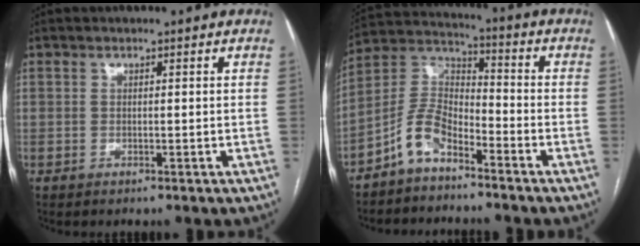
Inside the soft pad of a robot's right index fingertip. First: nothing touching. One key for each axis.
{"total": 7.8, "fx": -5.3, "fy": 3.3, "fz": 4.8, "tx": -0.102, "ty": 0.024, "tz": -0.107}